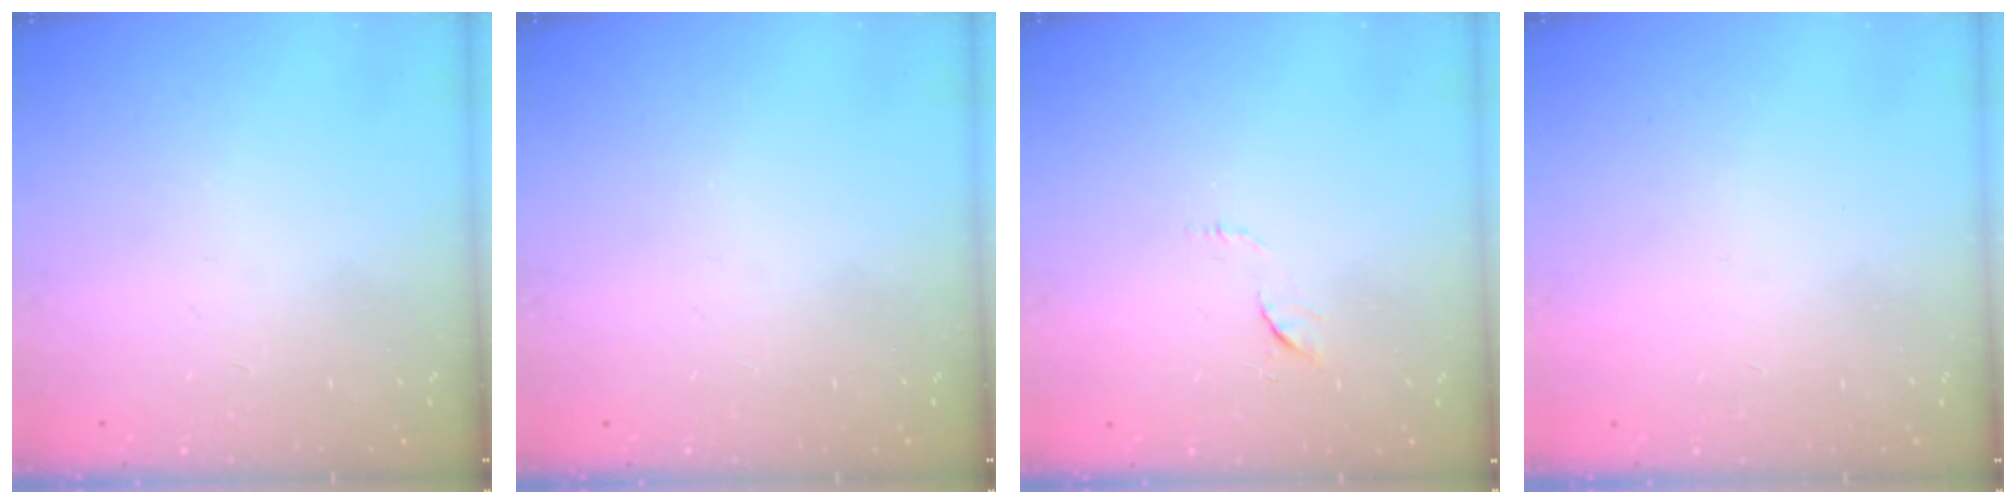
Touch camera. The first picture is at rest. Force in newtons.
{"total": 0.0}
{"total": 4.6, "press": 4.5, "slide": 0.5}
{"total": 1.5, "press": 1.5, "slide": 0.1}